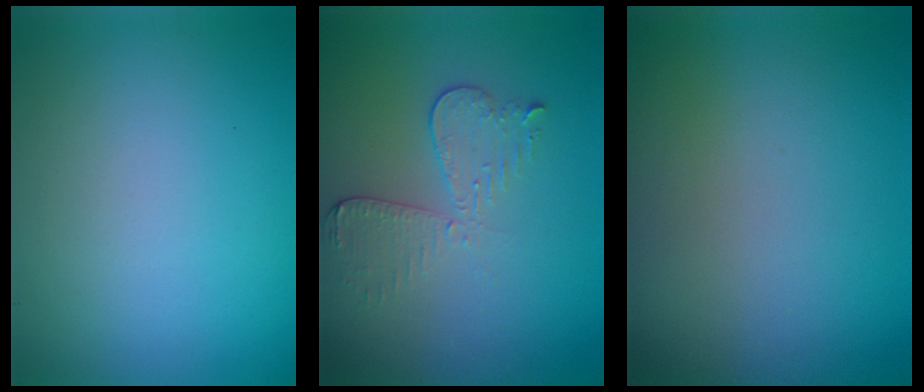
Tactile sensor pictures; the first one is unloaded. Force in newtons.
{"total": 3.0, "press": 2.7, "slide": 1.3}
{"total": 0.0}